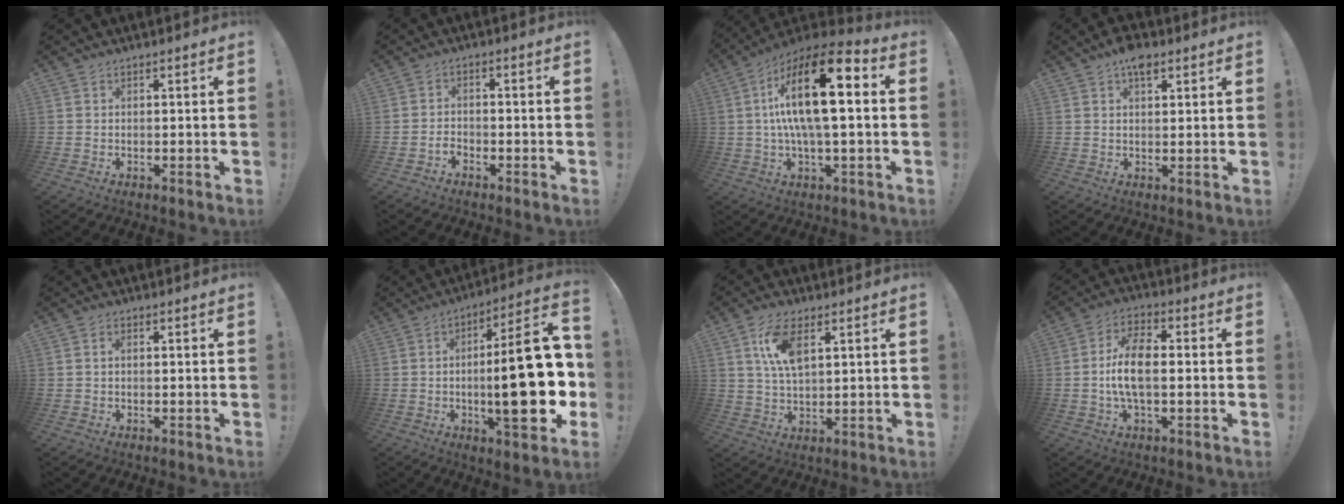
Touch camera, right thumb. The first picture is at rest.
{"total": 2.3, "force": [-1.8, 1.0, 1.0], "torque": [-0.013, 0.007, -0.033]}
{"total": 20.4, "force": [3.4, 6.6, 19.0], "torque": [-0.332, -0.014, 0.046]}
{"total": 5.8, "force": [3.3, 2.8, 3.8], "torque": [-0.055, -0.013, 0.057]}
{"total": 1.2, "force": [0.1, 0.7, 0.9], "torque": [-0.016, 0.002, 0.000]}
{"total": 24.4, "force": [-2.4, 6.3, 23.5], "torque": [-0.349, -0.005, -0.039]}
{"total": 9.8, "force": [4.0, 4.4, 7.7], "torque": [-0.158, -0.004, 0.070]}
{"total": 10.2, "force": [-0.7, 4.7, 9.0], "torque": [-0.170, 0.003, -0.014]}